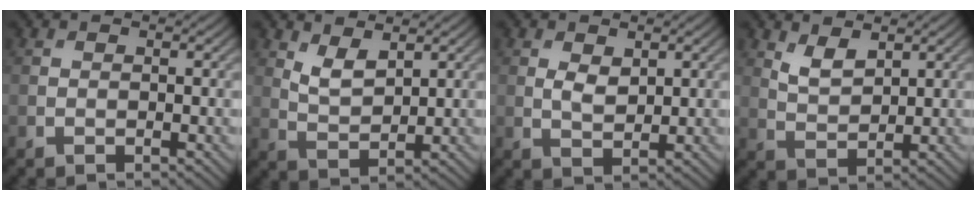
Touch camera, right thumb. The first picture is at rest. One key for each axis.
{"total": 3.7, "fx": 2.3, "fy": 1.6, "fz": 2.4, "tx": -0.056, "ty": -0.011, "tz": 0.049}
{"total": 2.5, "fx": 0.9, "fy": 1.4, "fz": 1.9, "tx": -0.043, "ty": -0.006, "tz": 0.020}
{"total": 3.4, "fx": 2.2, "fy": 1.5, "fz": 2.1, "tx": -0.050, "ty": -0.010, "tz": 0.048}